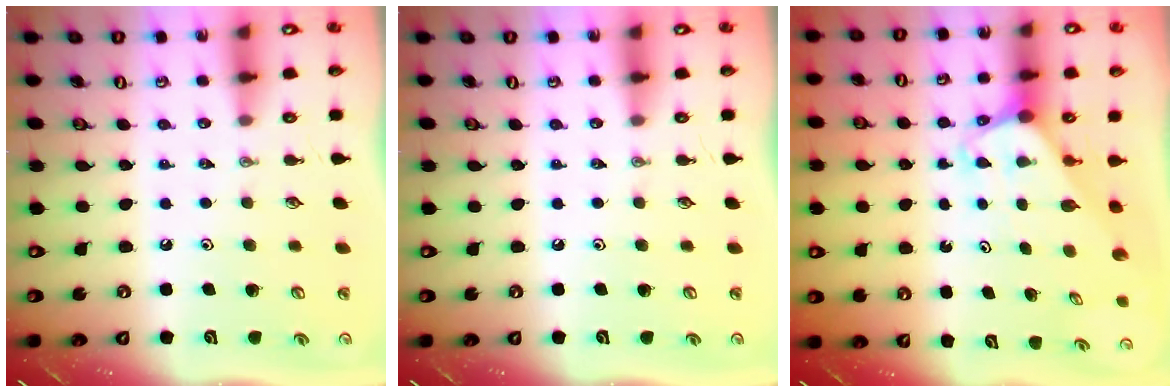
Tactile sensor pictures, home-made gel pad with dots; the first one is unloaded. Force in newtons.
{"total": 0.0}
{"total": 2.0, "press": 2.0, "slide": 0.2}